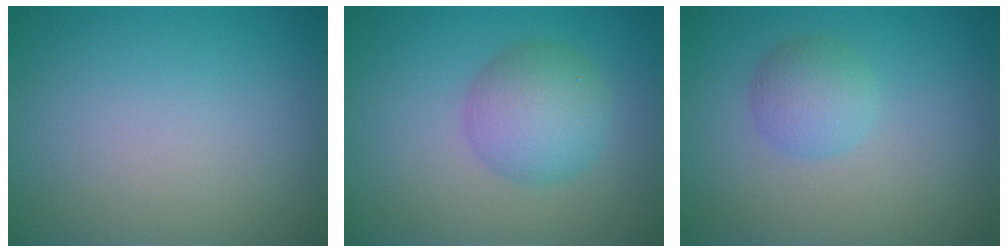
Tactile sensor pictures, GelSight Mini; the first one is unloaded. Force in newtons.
{"total": 4.4, "press": 4.4, "slide": 0.1}
{"total": 2.5, "press": 2.5, "slide": 0.1}